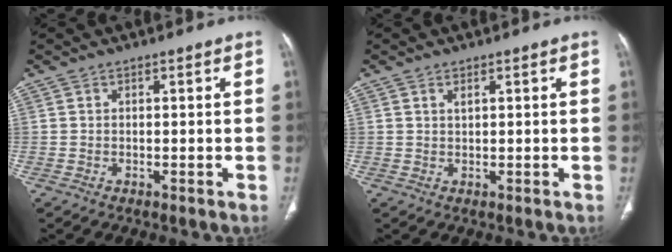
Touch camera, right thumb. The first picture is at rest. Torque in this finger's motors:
{"motor_torque": [-0.35, 0.18, -0.13, 0.16, 0.02]}